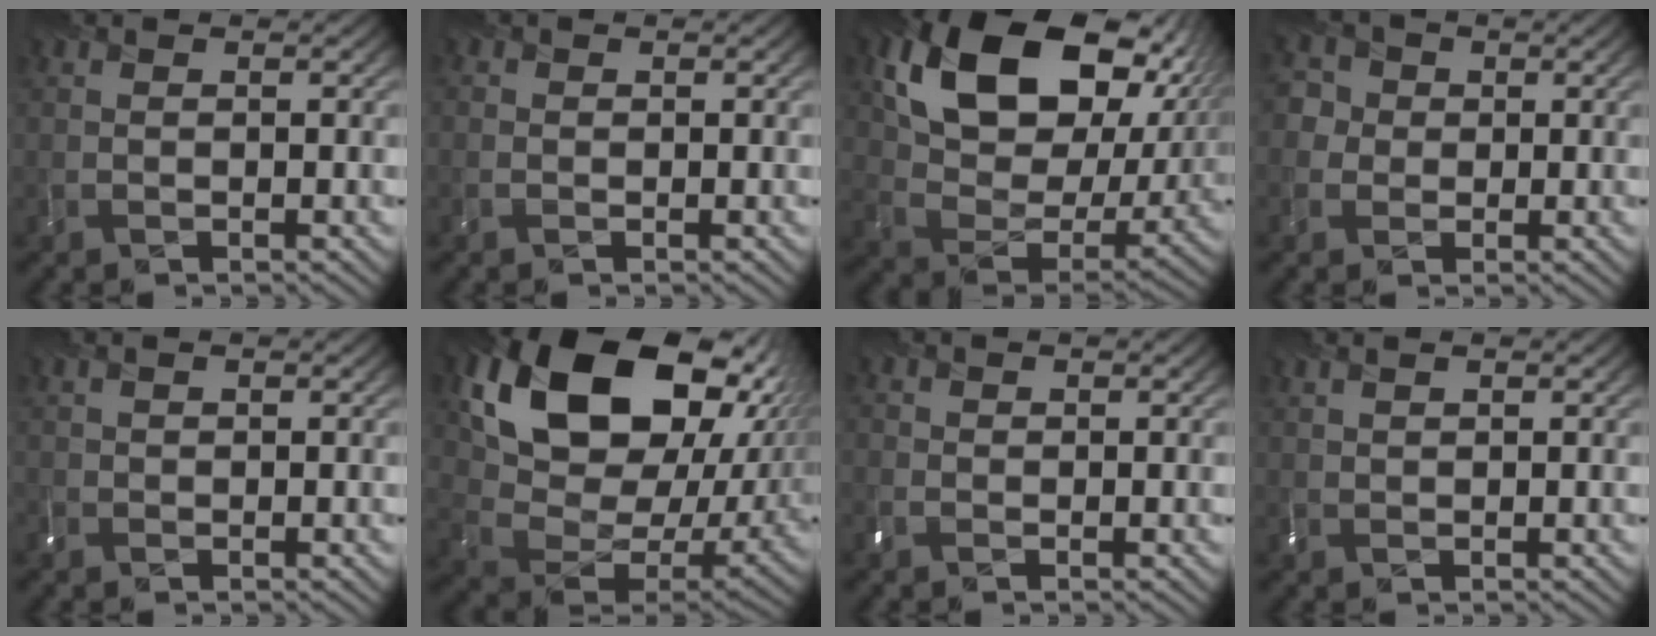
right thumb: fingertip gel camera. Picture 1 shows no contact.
{"total": 0.9, "force": [-0.3, 0.8, 0.3], "torque": [0.001, -0.001, -0.005]}
{"total": 17.4, "force": [7.3, 11.1, 11.1], "torque": [-0.216, -0.005, 0.146]}
{"total": 3.6, "force": [0.7, 3.5, 0.9], "torque": [-0.035, 0.007, -0.007]}
{"total": 1.0, "force": [0.6, 0.7, 0.4], "torque": [-0.012, 0.006, 0.011]}
{"total": 20.5, "force": [8.9, 13.3, 12.9], "torque": [-0.256, 0.003, 0.190]}
{"total": 1.2, "force": [-0.2, 1.1, 0.4], "torque": [-0.008, -0.001, -0.007]}
{"total": 1.5, "force": [1.2, 0.5, 0.8], "torque": [-0.018, 0.003, 0.025]}